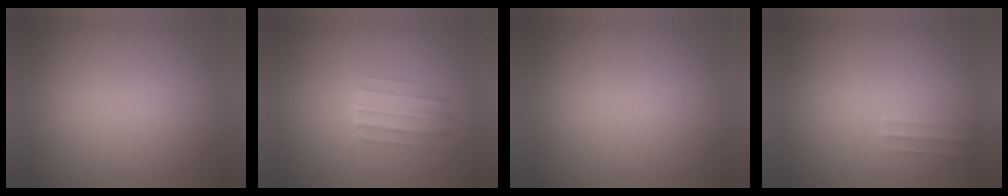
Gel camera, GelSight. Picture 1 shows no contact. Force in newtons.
{"total": 2.8}
{"total": 0.0}
{"total": 1.3}